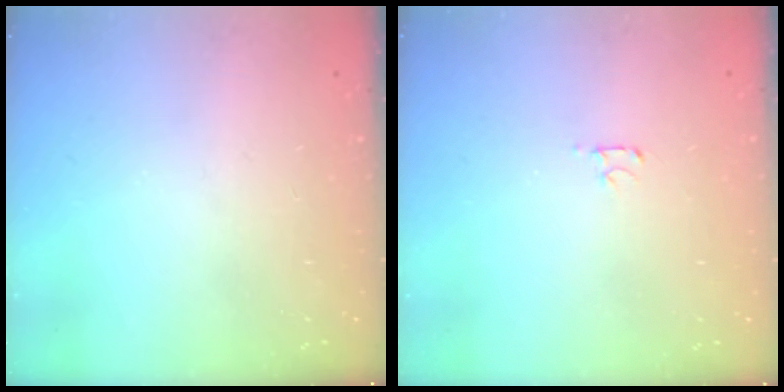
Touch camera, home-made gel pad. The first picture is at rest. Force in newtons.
{"total": 2.5, "press": 2.4, "slide": 0.3}